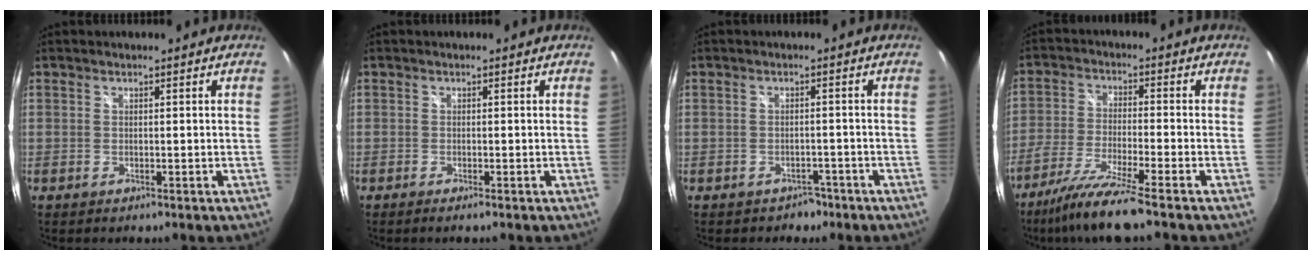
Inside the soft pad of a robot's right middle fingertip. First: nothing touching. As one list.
[{"total": 1.1, "force": [-0.8, -0.2, 0.7], "torque": [-0.013, -0.004, -0.016]}, {"total": 3.0, "force": [-2.1, 2.1, 0.4], "torque": [-0.008, 0.007, -0.025]}, {"total": 10.5, "force": [-8.4, -0.7, 6.3], "torque": [-0.137, -0.027, -0.153]}]